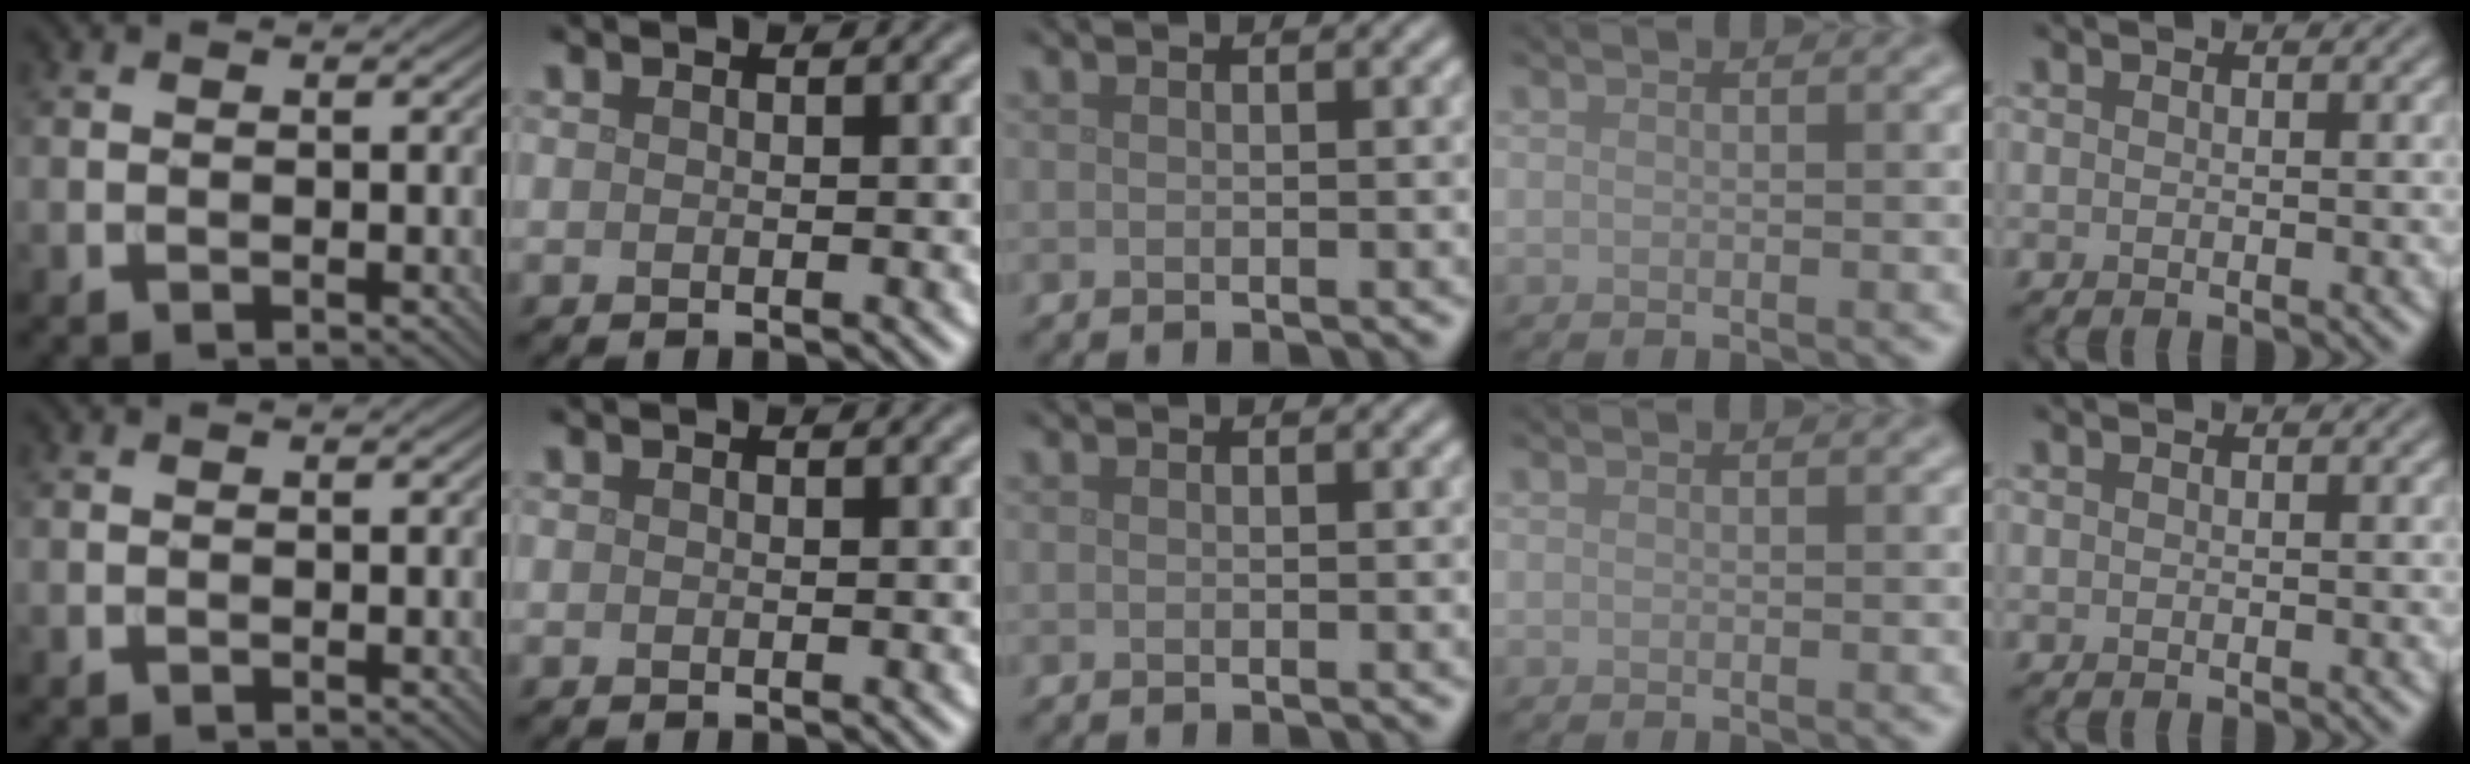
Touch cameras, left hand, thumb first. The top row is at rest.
{}